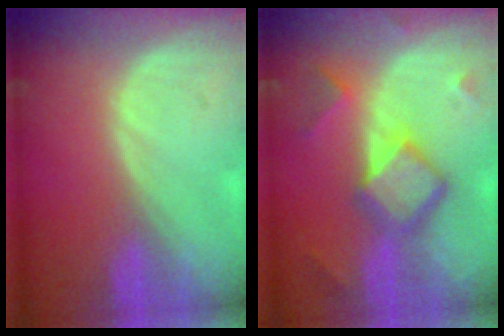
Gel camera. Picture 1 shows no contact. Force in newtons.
{"total": 7.6, "press": 7.6, "slide": 0.6}